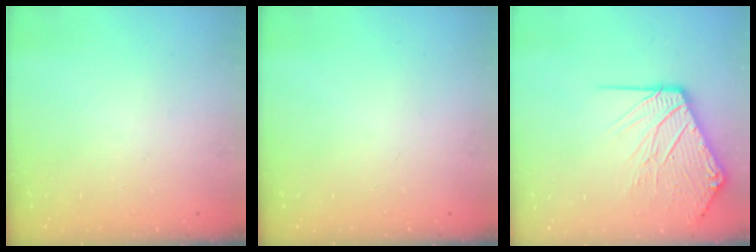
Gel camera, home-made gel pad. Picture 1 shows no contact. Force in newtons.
{"total": 0.0}
{"total": 12.8, "press": 12.6, "slide": 1.9}